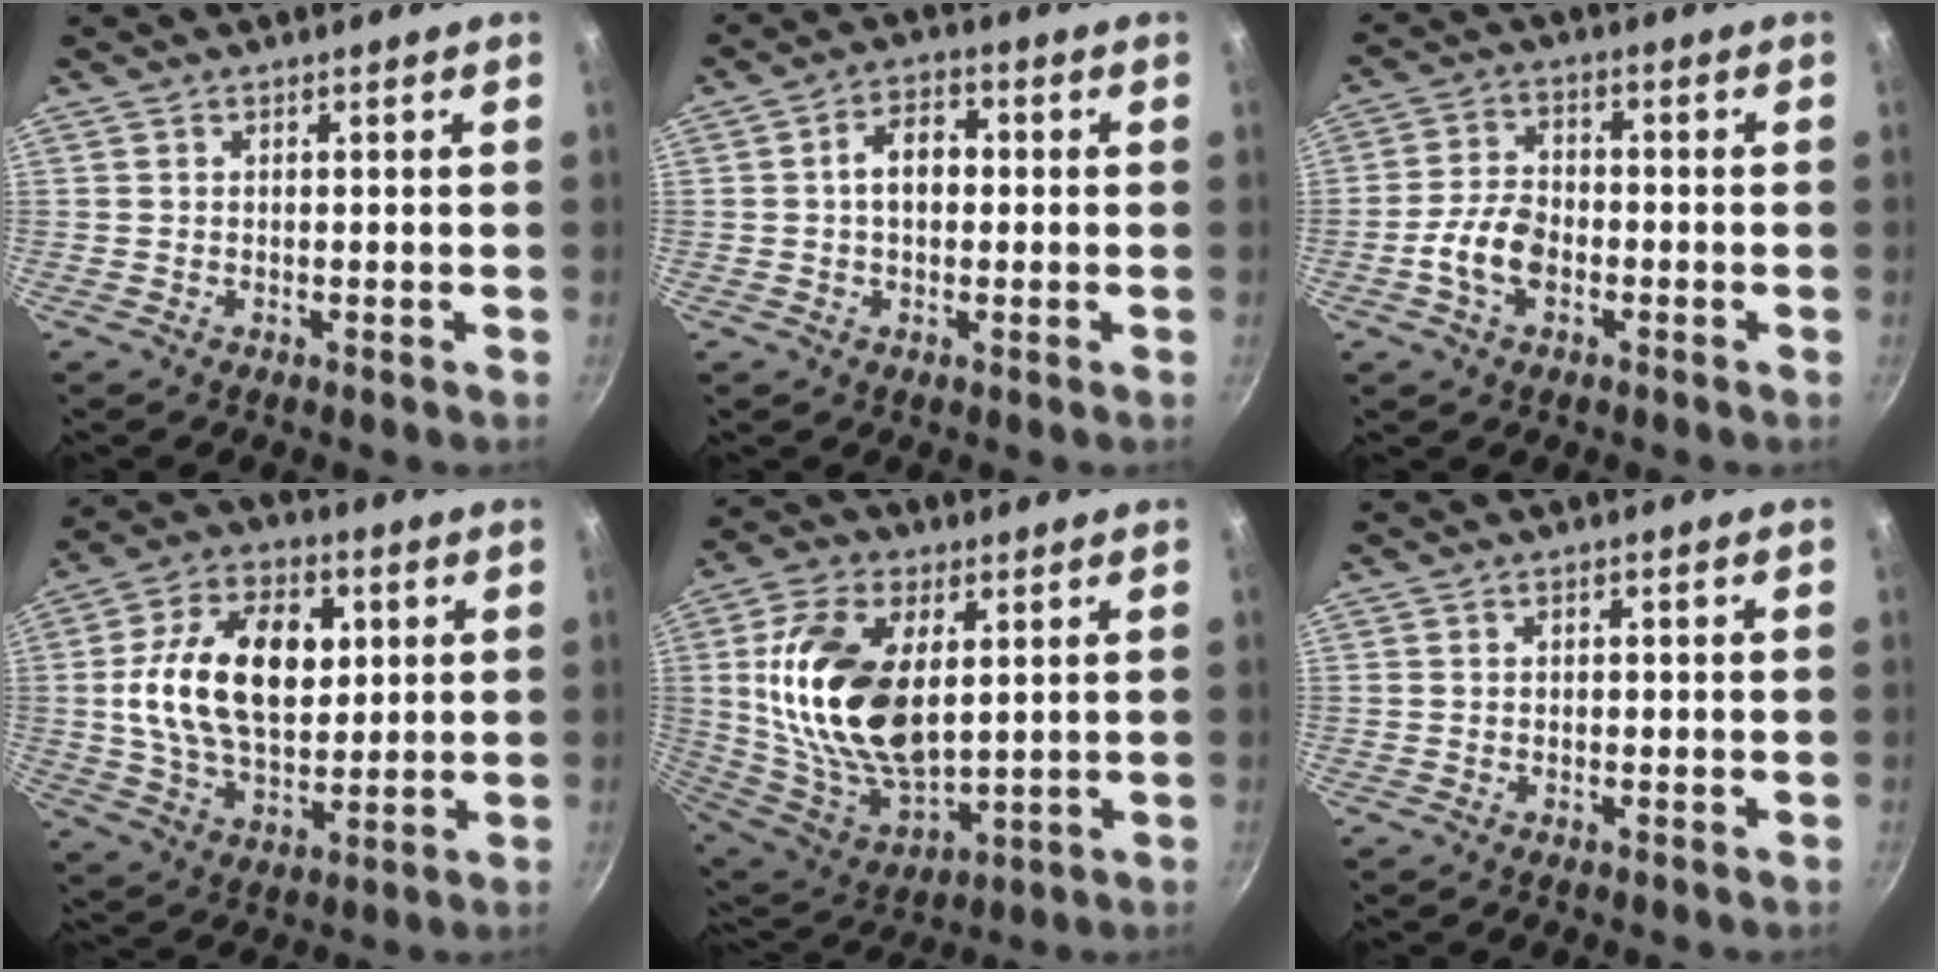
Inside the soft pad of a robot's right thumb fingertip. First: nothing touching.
{"total": 6.3, "force": [0.2, 4.3, 4.6], "torque": [-0.049, 0.020, -0.004]}
{"total": 7.5, "force": [-2.5, 4.6, 5.4], "torque": [-0.096, 0.026, -0.052]}
{"total": 19.2, "force": [3.2, 12.1, 14.5], "torque": [-0.231, 0.002, 0.052]}
{"total": 21.6, "force": [3.8, 12.4, 17.2], "torque": [-0.312, -0.015, 0.083]}
{"total": 0.6, "force": [-0.2, 0.5, 0.3], "torque": [-0.003, 0.004, -0.002]}